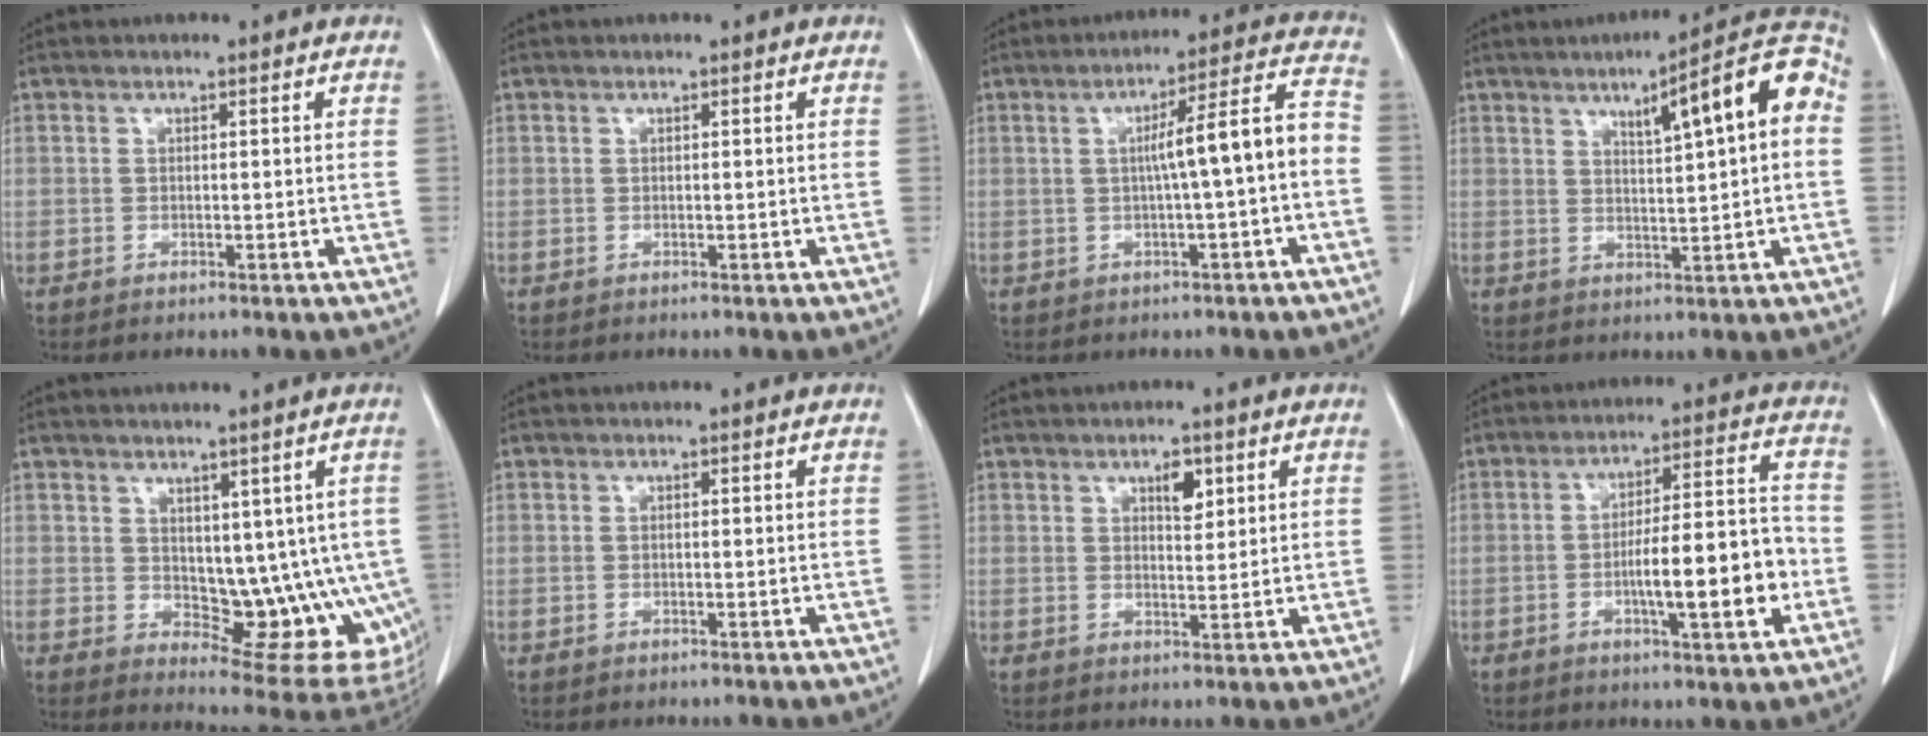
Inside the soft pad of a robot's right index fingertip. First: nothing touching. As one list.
[{"total": 0.0}, {"total": 8.8, "force": [-0.8, 0.0, 8.8], "torque": [-0.124, 0.028, -0.012]}, {"total": 12.1, "force": [3.5, 1.5, 11.5], "torque": [-0.158, 0.028, 0.045]}, {"total": 12.5, "force": [0.1, 7.0, 10.3], "torque": [-0.104, -0.003, 0.022]}, {"total": 0.0}, {"total": 3.3, "force": [1.9, 1.4, 2.4], "torque": [-0.037, -0.003, 0.033]}, {"total": 12.2, "force": [-3.2, 1.7, 11.7], "torque": [-0.185, 0.015, -0.044]}]